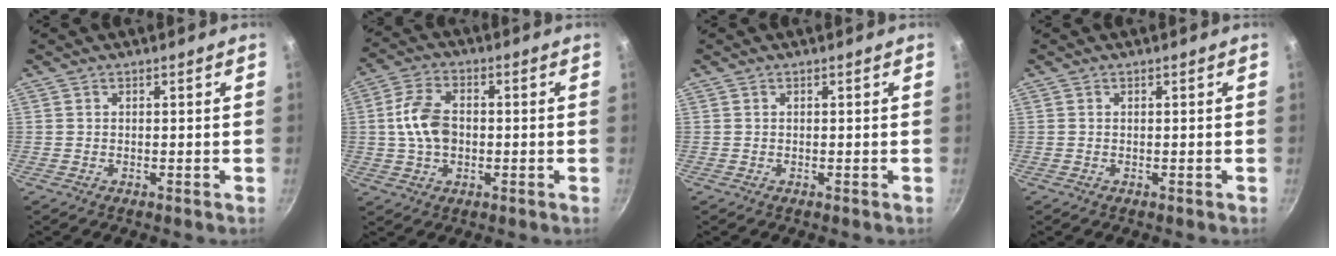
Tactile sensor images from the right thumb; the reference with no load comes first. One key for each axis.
{"total": 8.8, "fx": -0.1, "fy": 5.9, "fz": 6.6, "tx": -0.120, "ty": 0.019, "tz": -0.008}
{"total": 0.0}
{"total": 0.0}